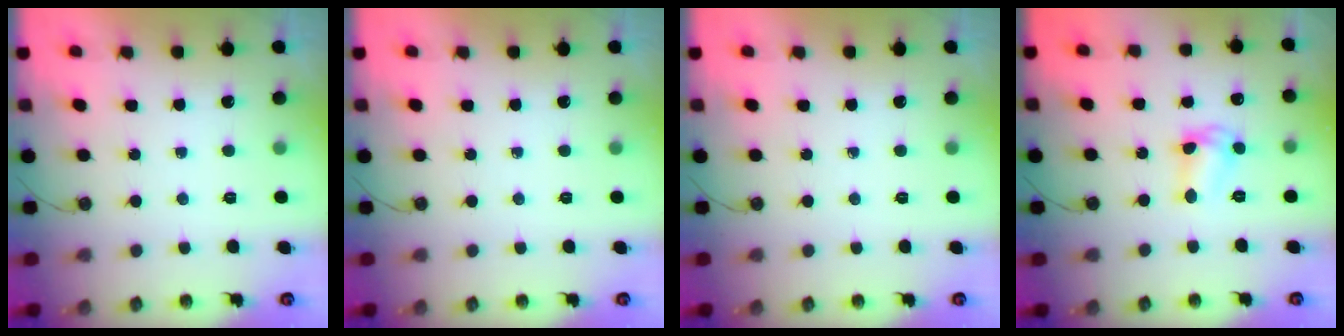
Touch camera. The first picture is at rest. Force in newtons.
{"total": 0.0}
{"total": 0.0}
{"total": 7.5, "press": 7.5, "slide": 0.5}